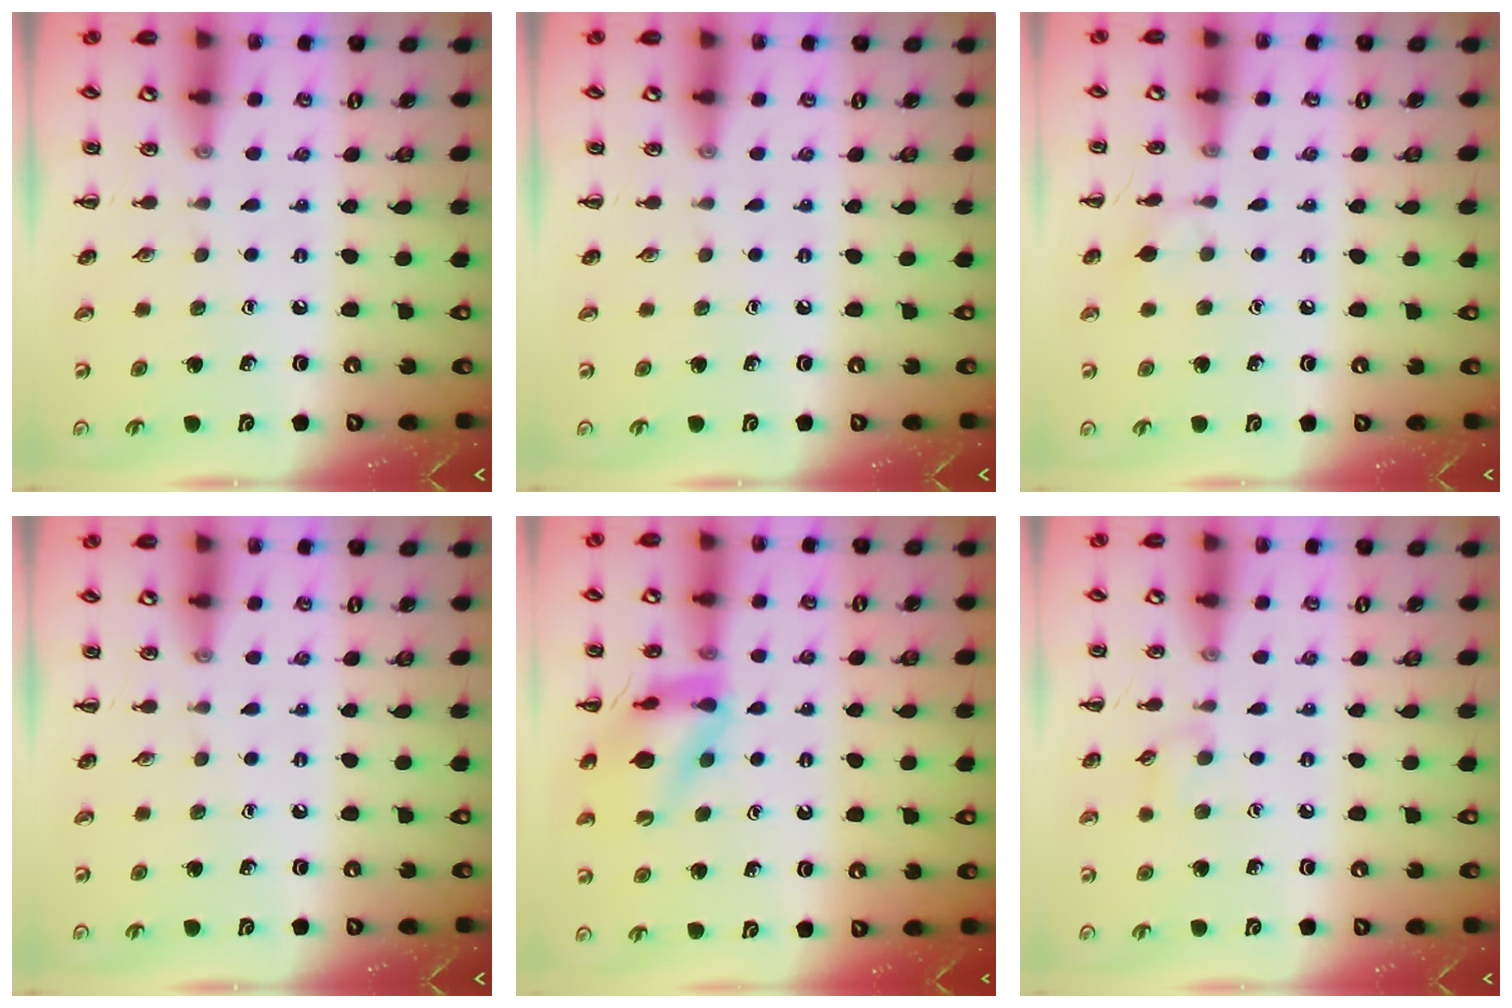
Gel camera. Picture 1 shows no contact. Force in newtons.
{"total": 0.0}
{"total": 5.7, "press": 5.5, "slide": 1.7}
{"total": 0.0}
{"total": 12.2, "press": 12.1, "slide": 1.6}
{"total": 5.3, "press": 4.9, "slide": 2.0}